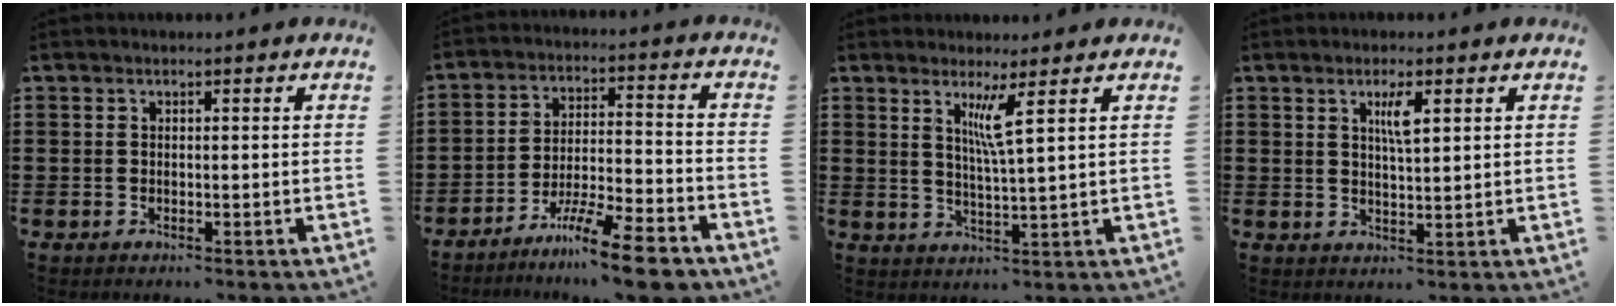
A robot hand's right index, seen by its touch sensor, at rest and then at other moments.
{"total": 11.2, "force": [-9.0, 1.1, 6.7], "torque": [-0.108, 0.025, -0.167]}
{"total": 4.4, "force": [2.3, -0.6, 3.7], "torque": [-0.073, -0.009, 0.035]}
{"total": 3.3, "force": [1.4, 0.7, 2.9], "torque": [-0.045, -0.001, 0.017]}